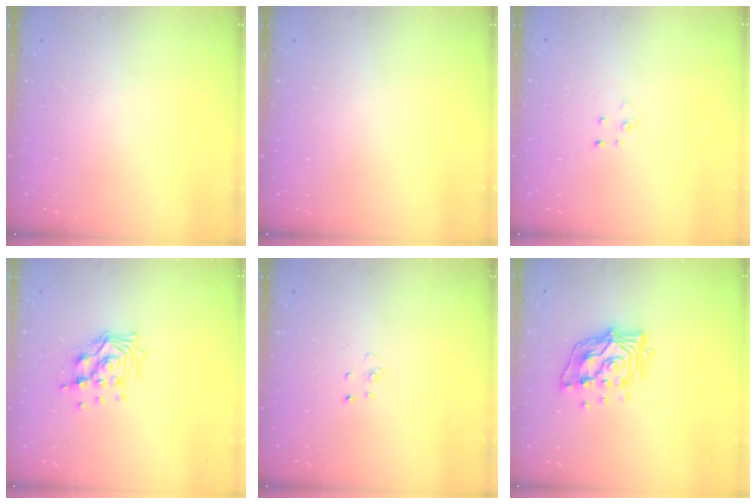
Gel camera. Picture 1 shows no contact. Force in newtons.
{"total": 0.0}
{"total": 3.2, "press": 3.2, "slide": 0.3}
{"total": 9.6, "press": 9.6, "slide": 0.8}
{"total": 3.1, "press": 3.1, "slide": 0.2}
{"total": 12.4, "press": 12.4, "slide": 1.2}